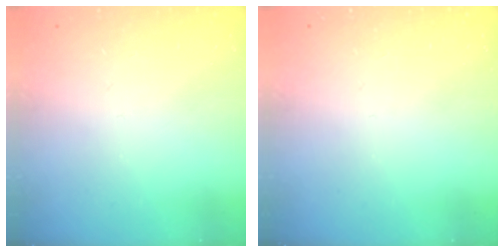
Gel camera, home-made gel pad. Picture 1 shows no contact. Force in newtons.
{"total": 0.0}